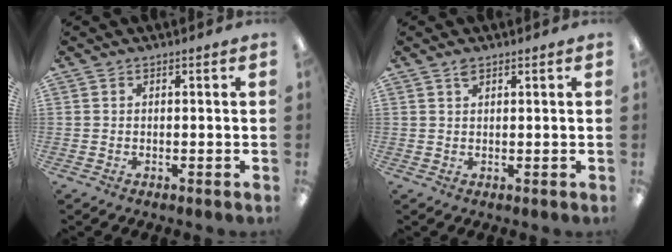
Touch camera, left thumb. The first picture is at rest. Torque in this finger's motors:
{"motor_torque": [0.55, 0.15, 0.68, -0.16, 0.00]}